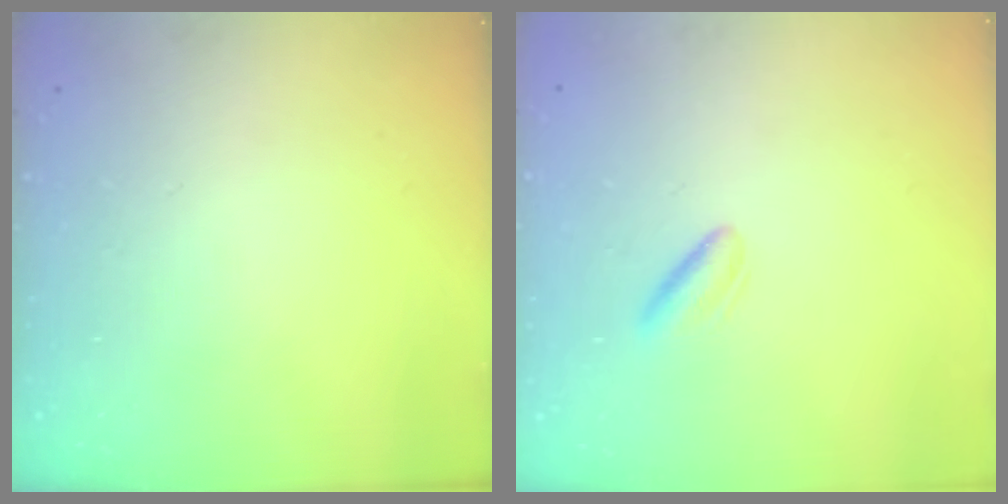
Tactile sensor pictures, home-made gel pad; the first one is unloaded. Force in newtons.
{"total": 2.9, "press": 2.6, "slide": 1.3}